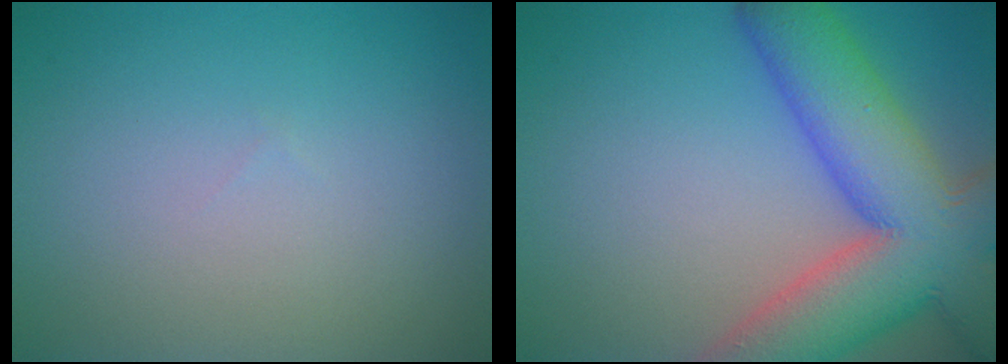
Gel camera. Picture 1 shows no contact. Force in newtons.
{"total": 12.9, "press": 12.9, "slide": 1.0}